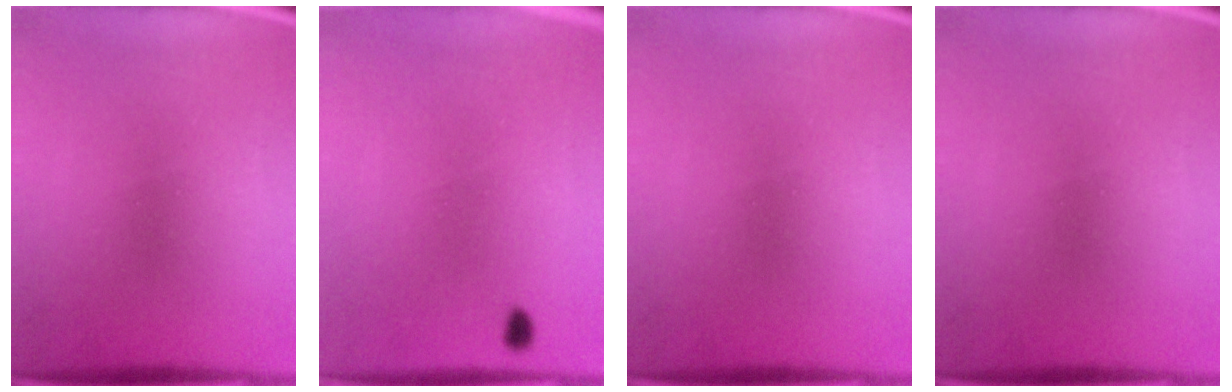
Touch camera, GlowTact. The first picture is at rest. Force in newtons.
{"total": 0.7}
{"total": 0.0}
{"total": 0.0}